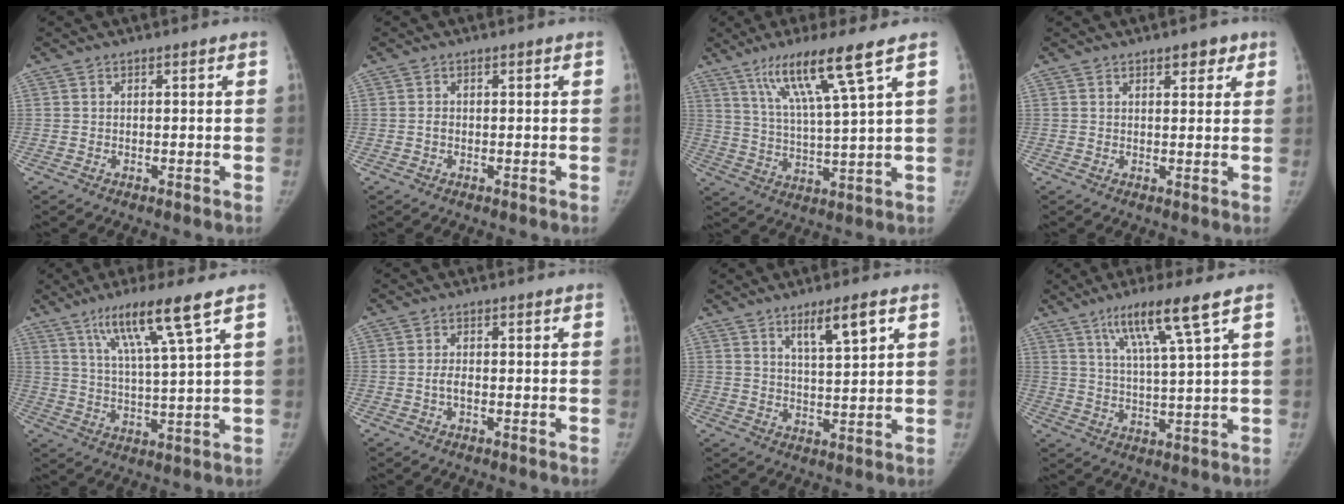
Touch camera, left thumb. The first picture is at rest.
{"total": 0.8, "force": [-0.3, 0.6, 0.4], "torque": [-0.003, 0.002, -0.007]}
{"total": 12.6, "force": [7.3, -0.3, 10.3], "torque": [-0.190, -0.029, 0.138]}
{"total": 3.4, "force": [2.1, 1.7, 2.1], "torque": [-0.007, -0.008, 0.026]}
{"total": 11.6, "force": [6.6, -0.3, 9.6], "torque": [-0.172, -0.024, 0.121]}
{"total": 1.7, "force": [-0.6, 0.8, 1.4], "torque": [-0.026, 0.008, -0.013]}
{"total": 6.9, "force": [3.8, 1.3, 5.7], "torque": [-0.092, -0.024, 0.068]}
{"total": 10.5, "force": [5.9, -0.3, 8.7], "torque": [-0.158, -0.022, 0.109]}